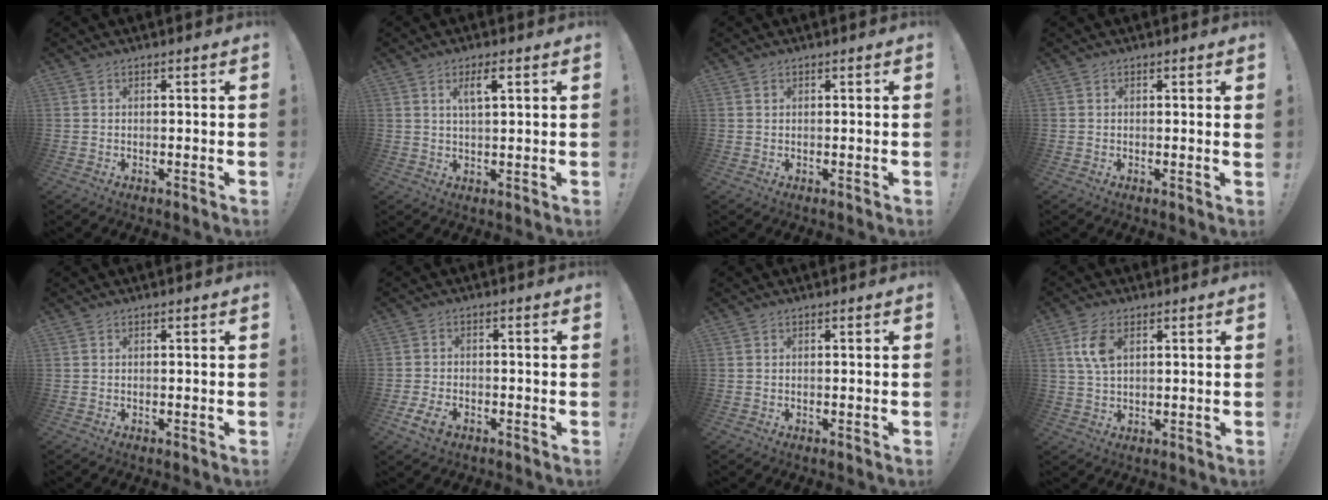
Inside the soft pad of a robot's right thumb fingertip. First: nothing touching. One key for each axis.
{"total": 3.2, "fx": 1.4, "fy": 0.5, "fz": 2.9, "tx": -0.049, "ty": -0.002, "tz": 0.020}
{"total": 0.6, "fx": 0.2, "fy": 0.5, "fz": 0.2, "tx": -0.001, "ty": 0.001, "tz": 0.004}
{"total": 1.0, "fx": 0.6, "fy": -0.4, "fz": 0.8, "tx": -0.004, "ty": -0.004, "tz": 0.007}
{"total": 0.0}
{"total": 5.9, "fx": -2.9, "fy": 3.2, "fz": 4.0, "tx": -0.087, "ty": 0.004, "tz": -0.049}
{"total": 0.0}
{"total": 6.7, "fx": 2.4, "fy": 3.4, "fz": 5.2, "tx": -0.099, "ty": -0.001, "tz": 0.042}